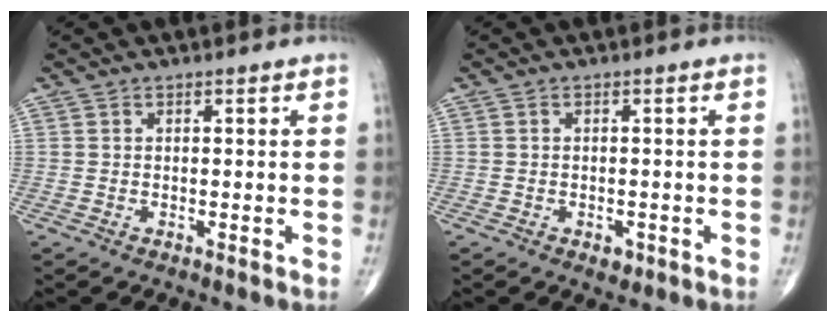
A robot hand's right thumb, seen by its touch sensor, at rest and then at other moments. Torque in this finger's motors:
{"motor_torque": [1.99, 1.58, 0.25, -0.17, -0.02]}